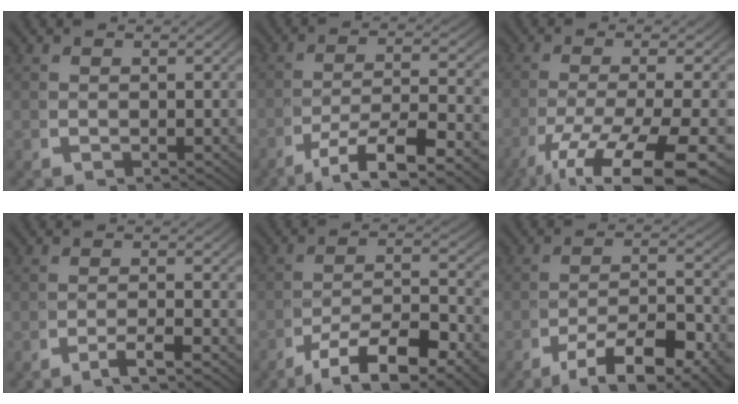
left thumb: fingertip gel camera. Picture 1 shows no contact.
{"total": 7.2, "force": [-2.8, 3.2, 5.8], "torque": [-0.101, -0.019, -0.036]}
{"total": 11.4, "force": [-5.2, 5.0, 8.9], "torque": [-0.171, -0.043, -0.053]}
{"total": 2.6, "force": [-1.6, 0.2, 2.1], "torque": [-0.037, 0.002, -0.034]}
{"total": 9.0, "force": [-3.2, 4.6, 7.0], "torque": [-0.127, -0.029, -0.040]}
{"total": 9.4, "force": [-3.7, 4.8, 7.1], "torque": [-0.130, -0.034, -0.046]}